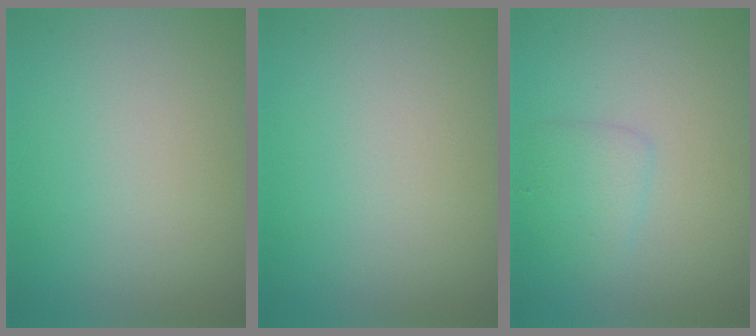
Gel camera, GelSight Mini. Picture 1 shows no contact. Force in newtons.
{"total": 0.0}
{"total": 1.8, "press": 1.8, "slide": 0.0}